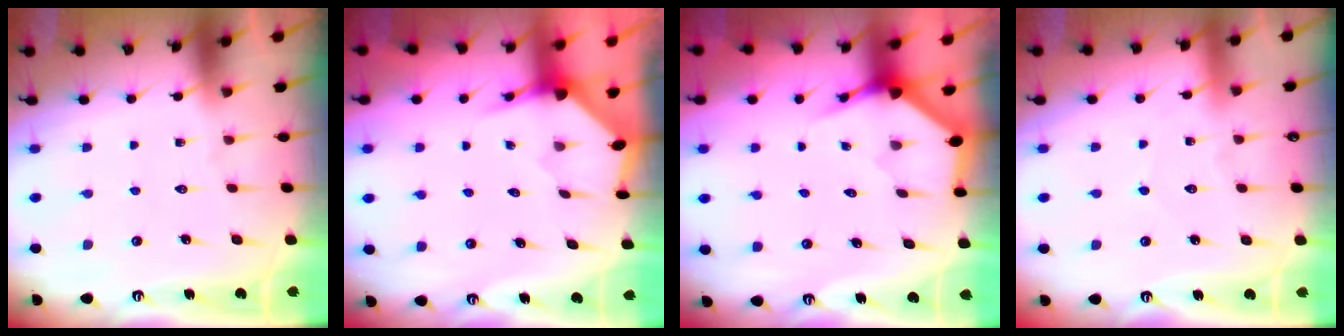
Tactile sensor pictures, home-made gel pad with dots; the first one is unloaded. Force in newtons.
{"total": 3.3, "press": 3.3, "slide": 0.4}
{"total": 3.6, "press": 3.6, "slide": 0.1}
{"total": 3.0, "press": 2.9, "slide": 0.4}